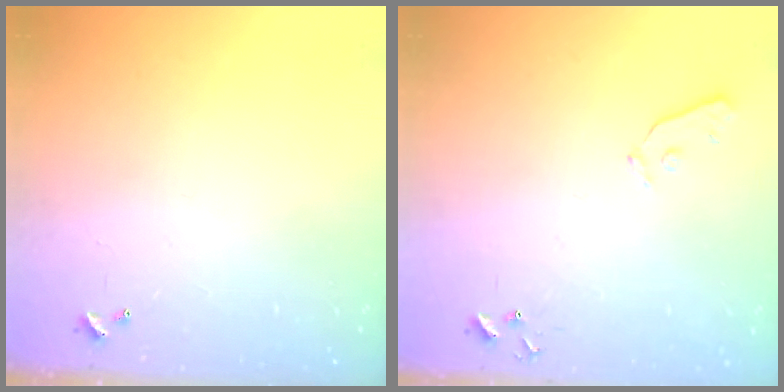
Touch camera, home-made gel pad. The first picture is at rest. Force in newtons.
{"total": 4.0, "press": 4.0, "slide": 0.5}